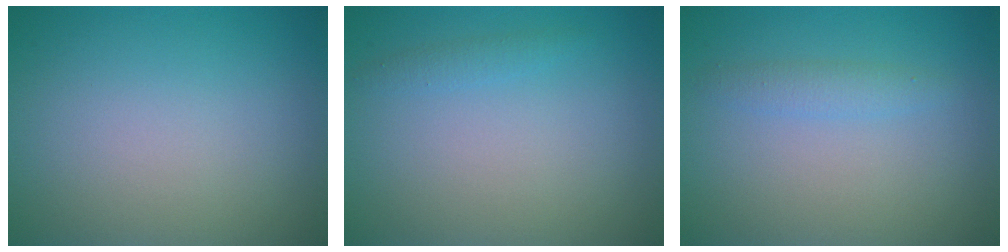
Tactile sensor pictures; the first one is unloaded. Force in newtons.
{"total": 0.9, "press": 0.9, "slide": 0.0}
{"total": 1.5, "press": 1.4, "slide": 0.1}